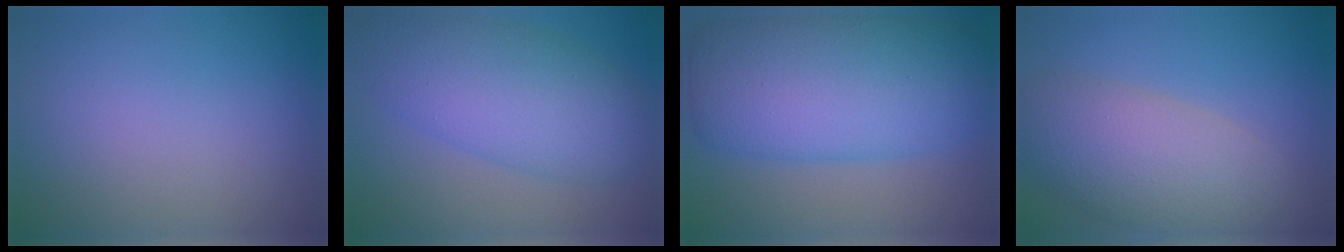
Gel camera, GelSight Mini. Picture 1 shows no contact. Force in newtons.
{"total": 8.3, "press": 8.3, "slide": 0.3}
{"total": 11.8, "press": 11.8, "slide": 0.2}
{"total": 7.7, "press": 7.7, "slide": 0.5}